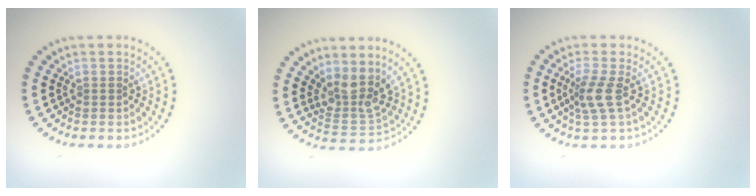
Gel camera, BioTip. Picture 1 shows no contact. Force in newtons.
{"total": 3.6, "press": 2.9, "slide": 2.1}
{"total": 2.4, "press": 1.8, "slide": 1.6}